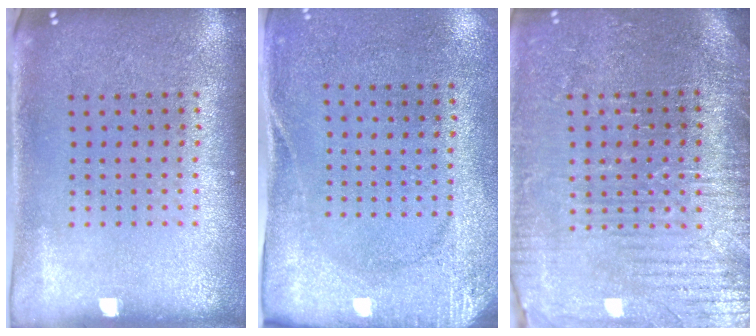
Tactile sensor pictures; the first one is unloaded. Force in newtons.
{"total": 2.7, "press": 2.1, "slide": 1.7}
{"total": 3.9, "press": 3.7, "slide": 1.2}